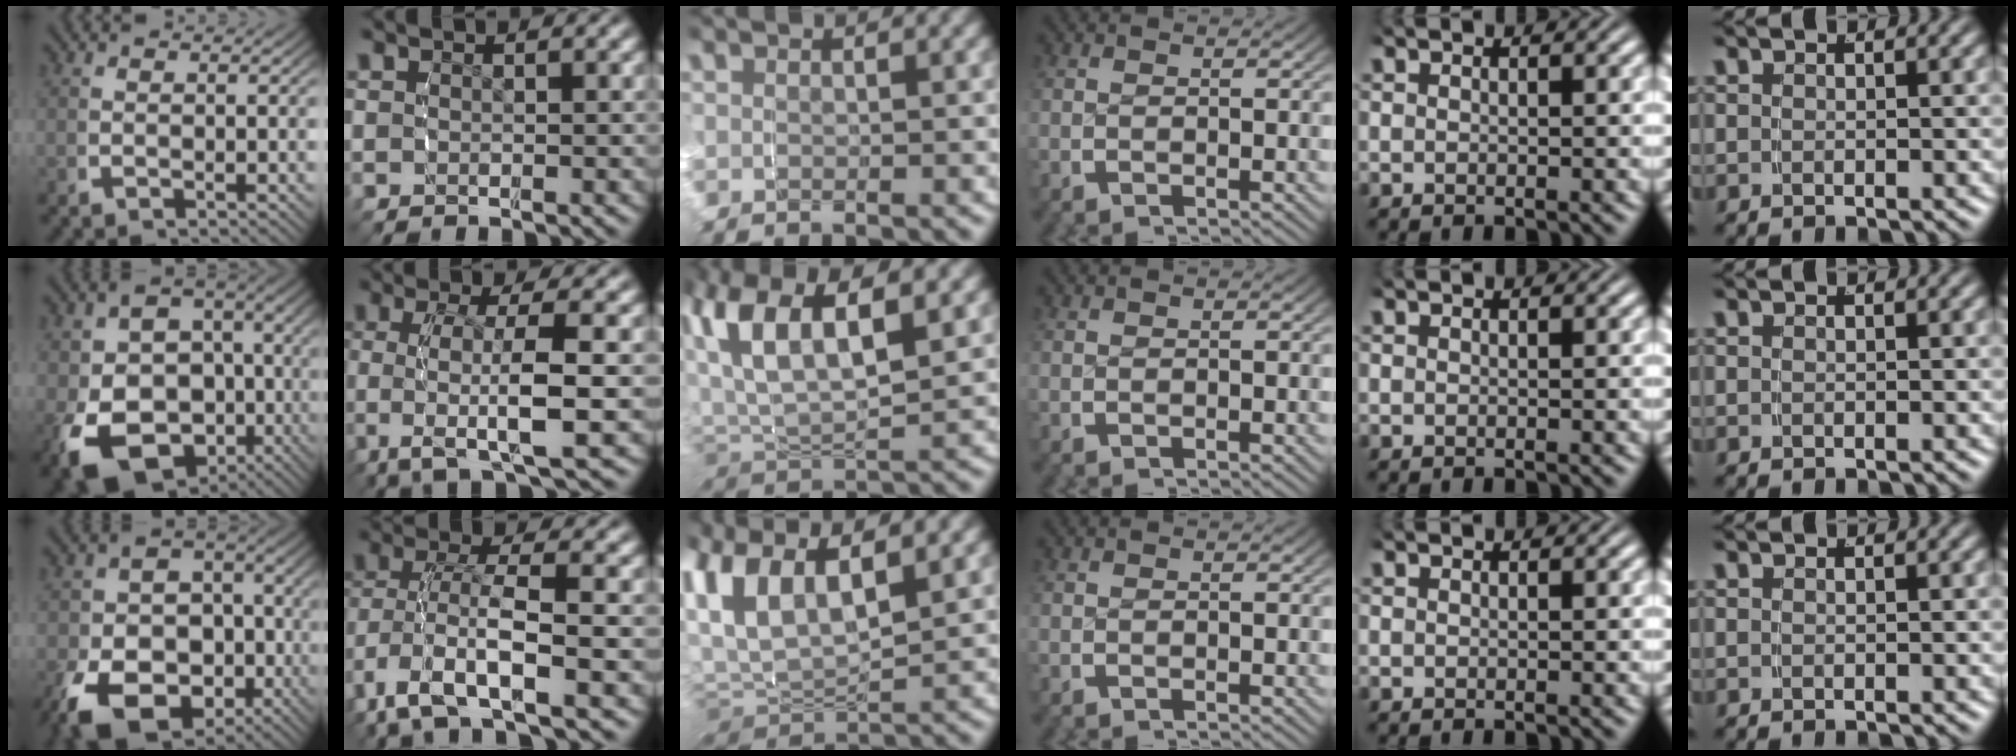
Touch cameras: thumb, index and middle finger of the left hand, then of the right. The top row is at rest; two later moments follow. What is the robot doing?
{"motion": "grasp_and_lifting", "object": "shorts"}